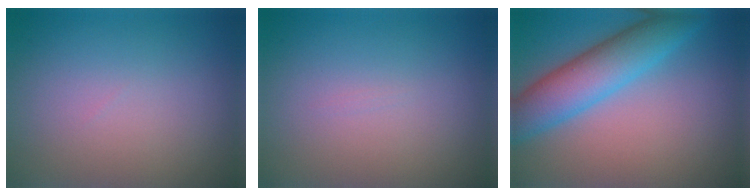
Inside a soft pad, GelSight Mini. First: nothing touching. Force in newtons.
{"total": 0.0}
{"total": 6.3, "press": 6.3, "slide": 0.0}